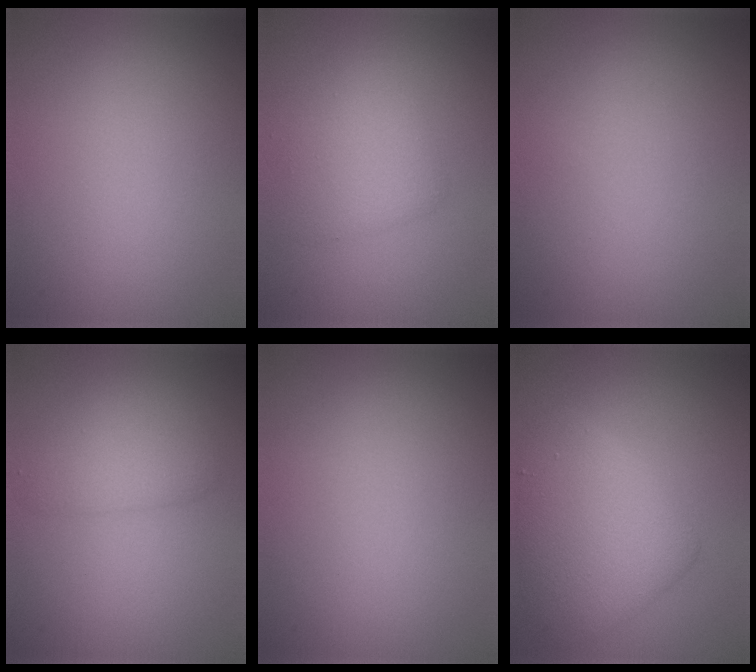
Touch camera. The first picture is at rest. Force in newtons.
{"total": 2.8, "press": 2.8, "slide": 0.2}
{"total": 0.0}
{"total": 2.6, "press": 2.6, "slide": 0.1}
{"total": 0.0}
{"total": 5.4, "press": 5.4, "slide": 0.2}